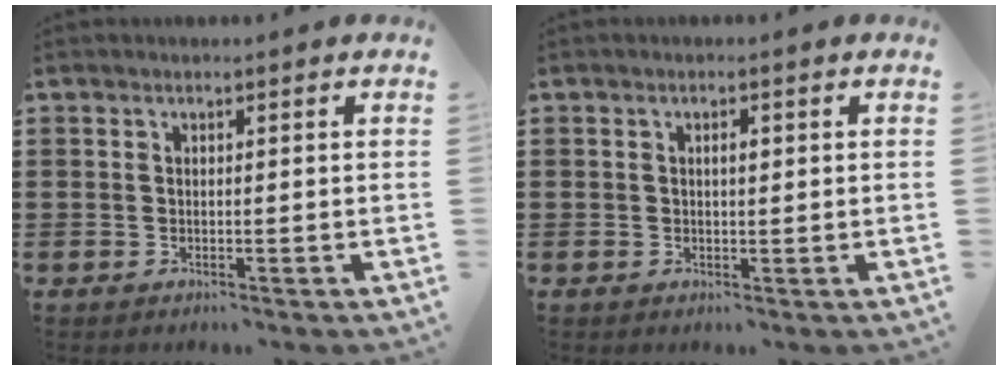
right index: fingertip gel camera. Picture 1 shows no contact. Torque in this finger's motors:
{"motor_torque": [0.29, -0.23, 0.03, 0.04]}